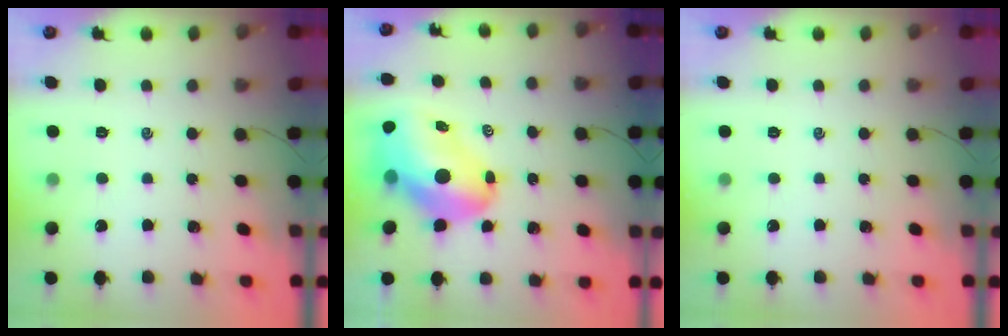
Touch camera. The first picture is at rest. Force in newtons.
{"total": 15.9, "press": 15.2, "slide": 4.5}
{"total": 0.0}